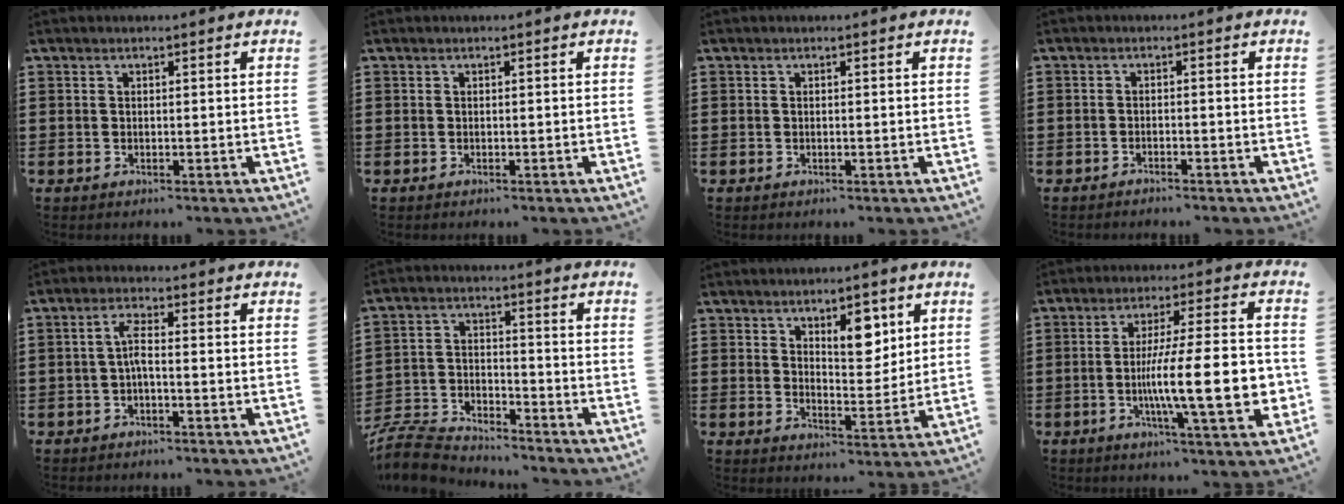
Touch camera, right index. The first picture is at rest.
{"total": 0.0}
{"total": 0.0}
{"total": 1.1, "force": [-1.1, 0.1, 0.1], "torque": [-0.005, 0.002, -0.024]}
{"total": 2.9, "force": [-0.7, 0.6, 2.7], "torque": [-0.059, 0.000, -0.018]}
{"total": 7.9, "force": [-7.6, 1.6, 1.3], "torque": [-0.045, 0.010, -0.156]}
{"total": 6.7, "force": [3.6, 3.4, 4.4], "torque": [-0.057, -0.007, 0.057]}
{"total": 16.3, "force": [-3.1, 3.0, 15.7], "torque": [-0.253, -0.015, -0.056]}